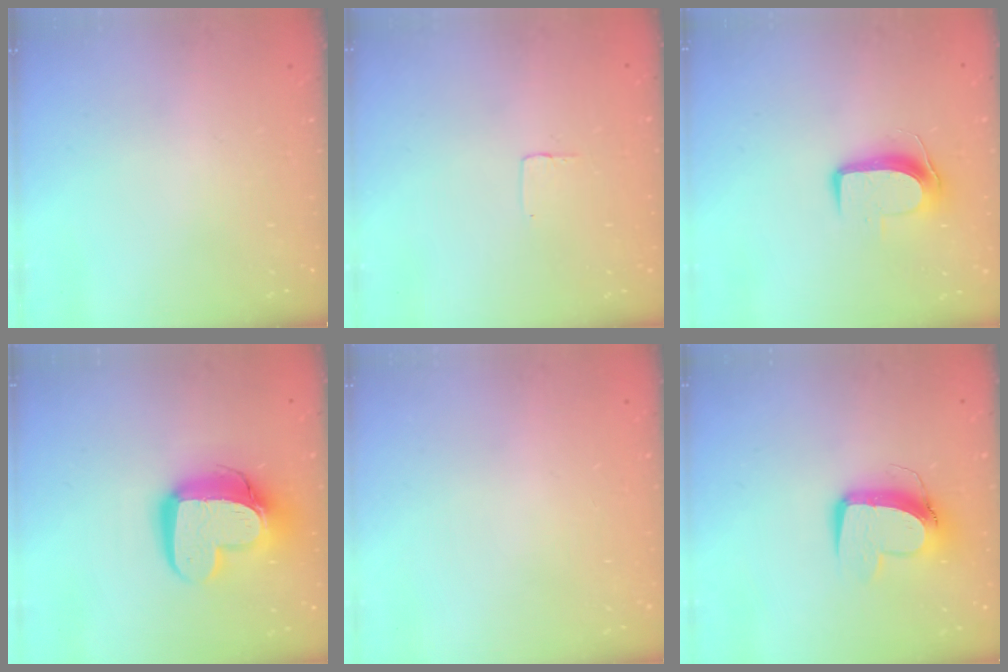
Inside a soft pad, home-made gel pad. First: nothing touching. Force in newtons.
{"total": 2.5, "press": 2.5, "slide": 0.1}
{"total": 9.1, "press": 9.0, "slide": 1.1}
{"total": 15.3, "press": 15.3, "slide": 1.4}
{"total": 0.0}
{"total": 11.4, "press": 11.3, "slide": 1.5}